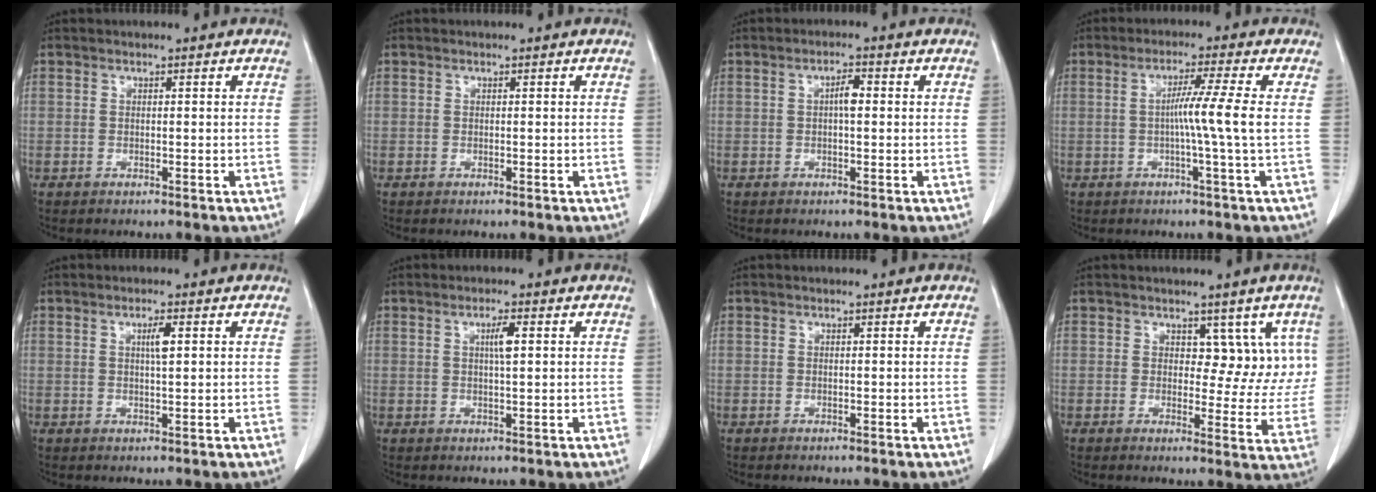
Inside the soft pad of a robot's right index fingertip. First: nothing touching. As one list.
[{"total": 0.0}, {"total": 2.4, "force": [0.2, 0.6, 2.3], "torque": [-0.038, 0.005, 0.002]}, {"total": 5.7, "force": [-0.3, -1.8, 5.4], "torque": [-0.092, 0.002, -0.002]}, {"total": 2.3, "force": [0.7, 0.2, 2.2], "torque": [-0.038, 0.000, 0.011]}, {"total": 2.6, "force": [0.7, 0.2, 2.5], "torque": [-0.045, 0.001, 0.012]}, {"total": 0.0}, {"total": 6.5, "force": [2.9, 4.2, 4.1], "torque": [-0.019, 0.001, 0.036]}]